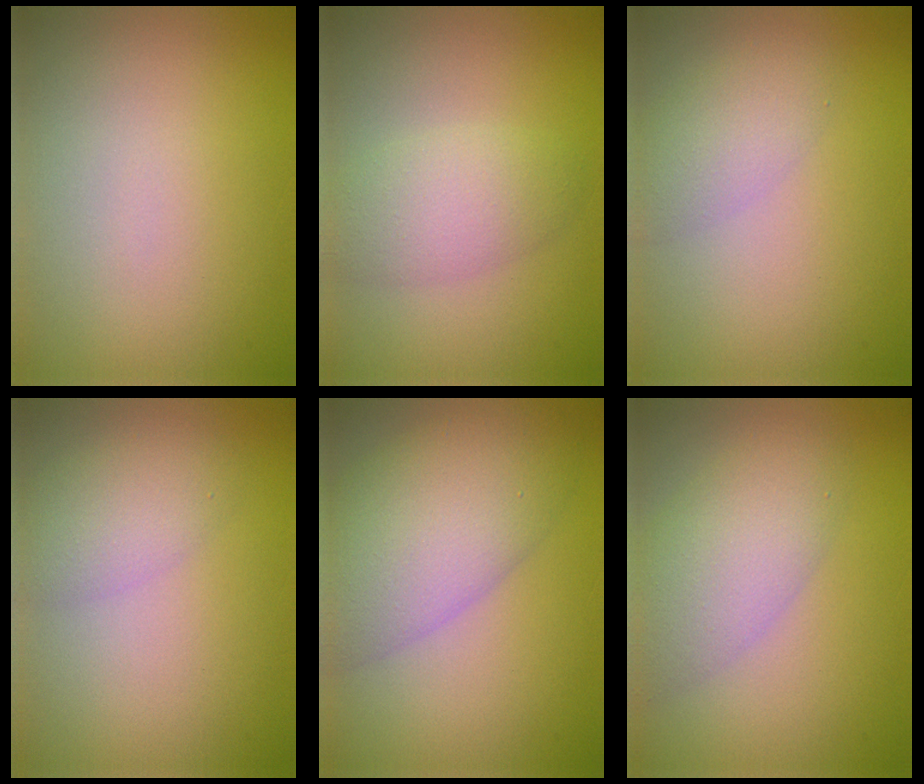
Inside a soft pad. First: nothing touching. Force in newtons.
{"total": 3.4, "press": 3.4, "slide": 0.1}
{"total": 2.6, "press": 2.6, "slide": 0.1}
{"total": 2.9, "press": 2.9, "slide": 0.1}
{"total": 7.8, "press": 7.8, "slide": 0.5}
{"total": 4.9, "press": 4.8, "slide": 0.3}